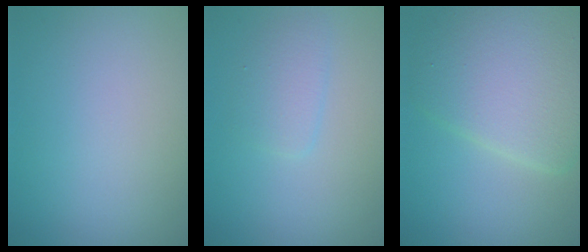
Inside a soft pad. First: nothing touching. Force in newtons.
{"total": 1.9, "press": 1.9, "slide": 0.2}
{"total": 7.7, "press": 7.7, "slide": 0.2}